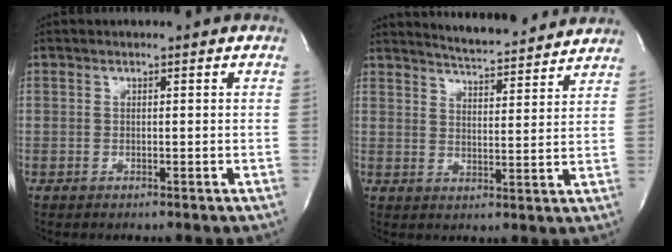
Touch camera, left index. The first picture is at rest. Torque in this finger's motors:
{"motor_torque": [-0.14, -0.10, 0.32, 0.07]}